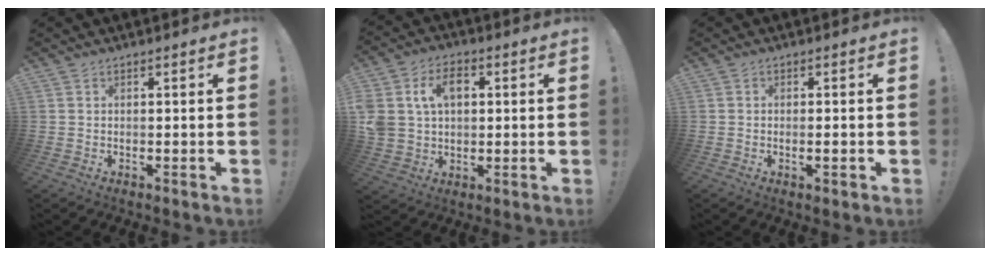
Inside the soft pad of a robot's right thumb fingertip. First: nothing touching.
{"total": 11.8, "force": [3.6, 8.8, 7.0], "torque": [-0.132, 0.000, 0.070]}
{"total": 1.9, "force": [-0.4, 0.1, 1.8], "torque": [-0.028, -0.001, -0.007]}